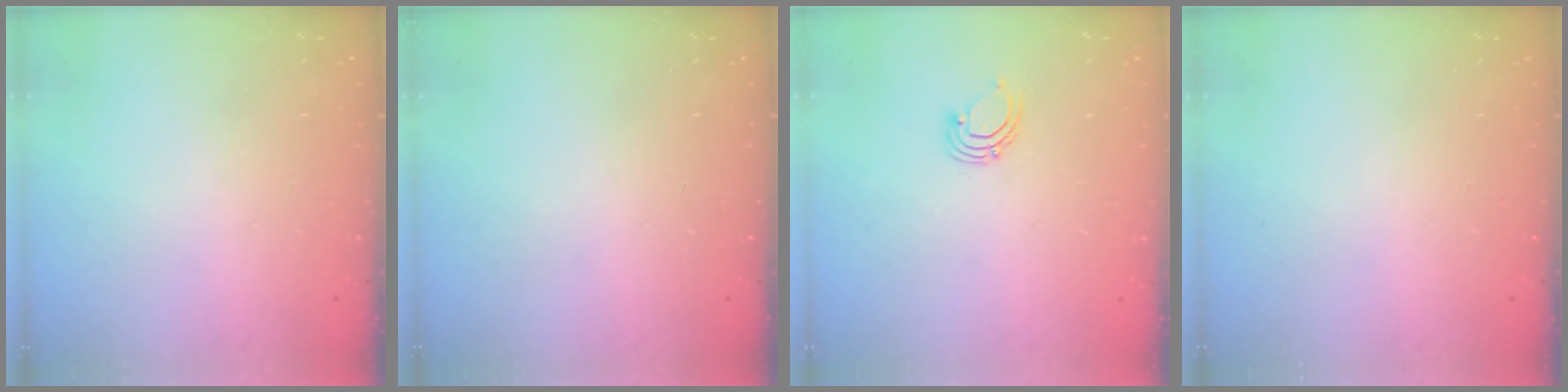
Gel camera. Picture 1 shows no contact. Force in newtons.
{"total": 0.0}
{"total": 3.5, "press": 3.5, "slide": 0.2}
{"total": 0.0}